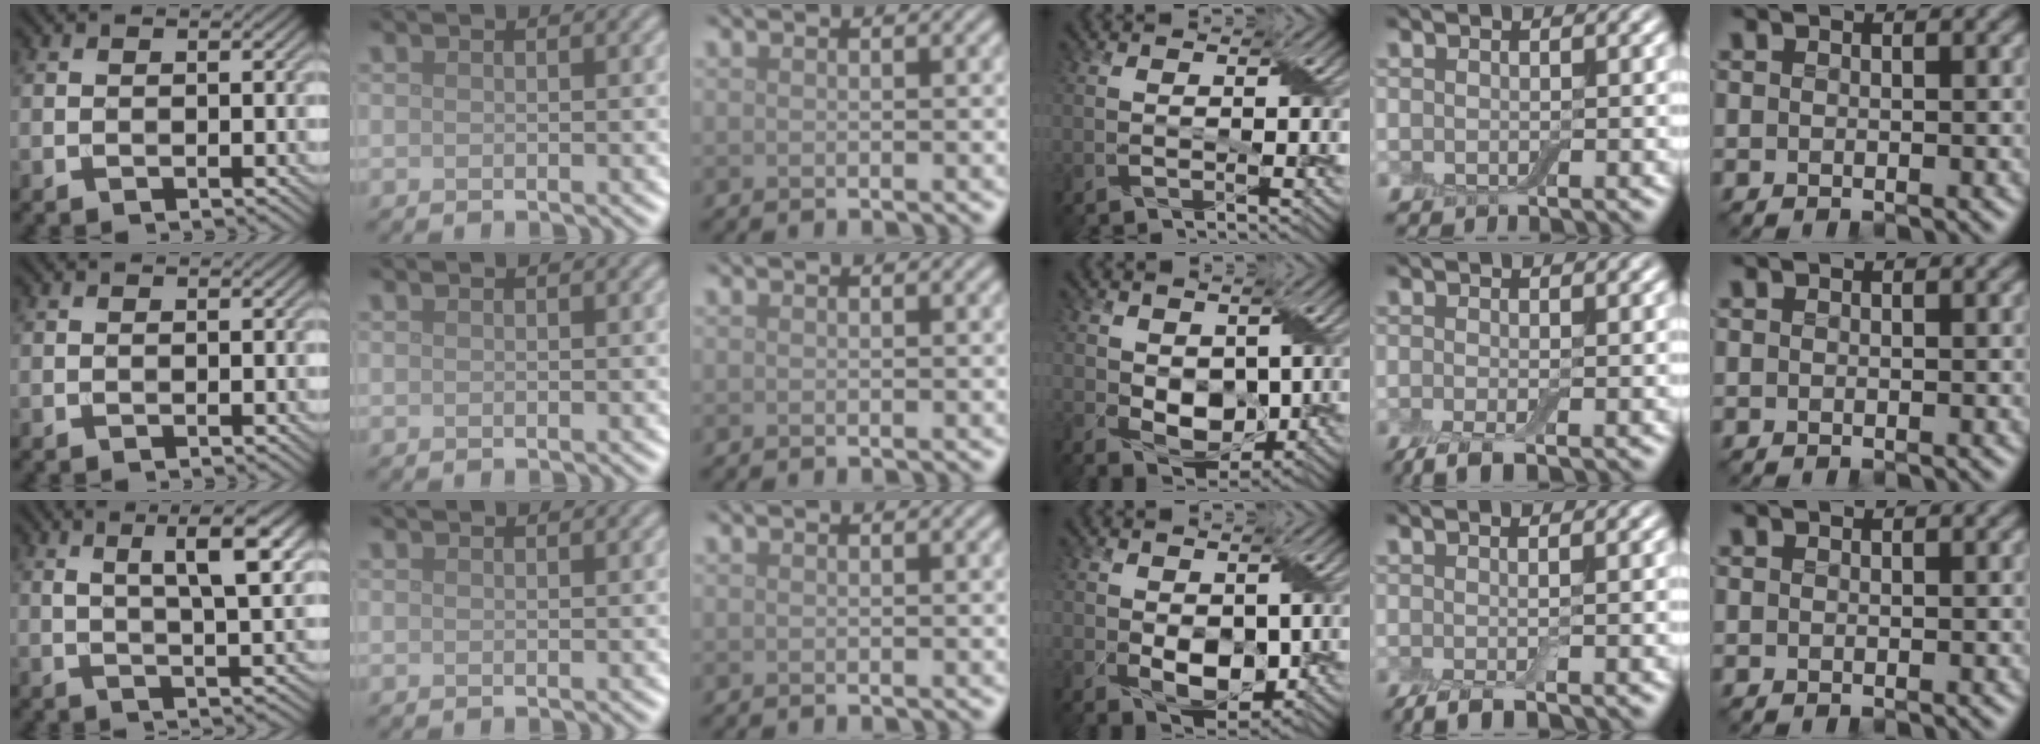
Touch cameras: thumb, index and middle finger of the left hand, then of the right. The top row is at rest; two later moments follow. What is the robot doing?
{"motion": "peel", "object": "small bumper sticker"}